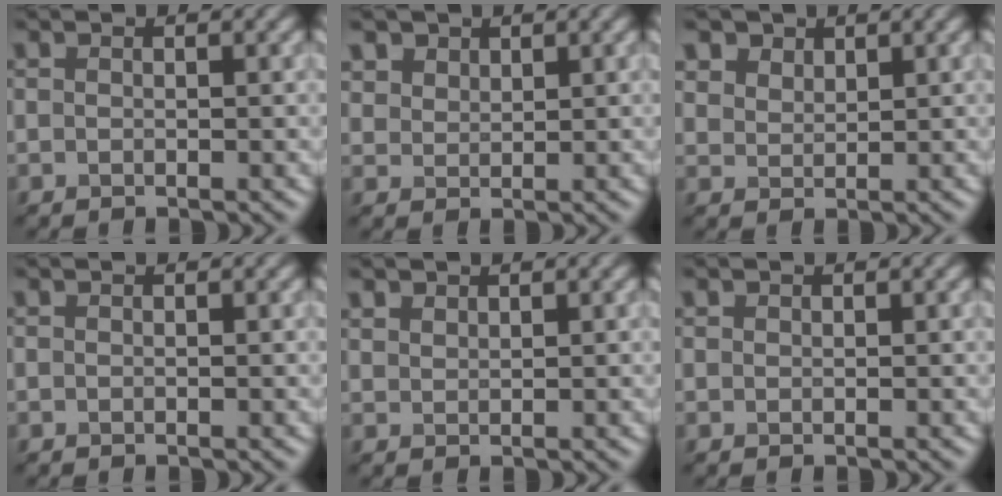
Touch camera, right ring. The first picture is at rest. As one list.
[{"total": 1.6, "force": [1.2, -0.1, -1.1], "torque": [-0.019, -0.008, 0.059]}, {"total": 2.1, "force": [1.9, 0.3, -0.7], "torque": [-0.029, -0.005, 0.068]}, {"total": 0.0}, {"total": 1.5, "force": [0.7, -0.7, -1.1], "torque": [-0.008, -0.008, 0.036]}, {"total": 0.8, "force": [0.0, -0.5, -0.6], "torque": [-0.007, -0.003, 0.006]}]